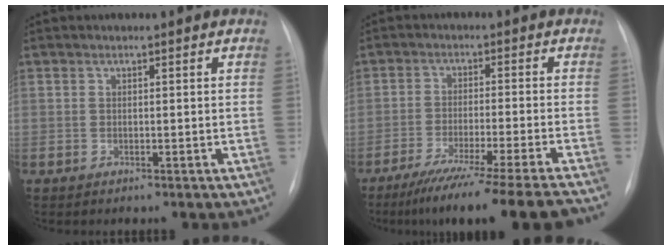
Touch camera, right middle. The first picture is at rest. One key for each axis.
{"total": 16.1, "fx": -13.3, "fy": -2.5, "fz": 8.8, "tx": -0.112, "ty": -0.054, "tz": -0.208}